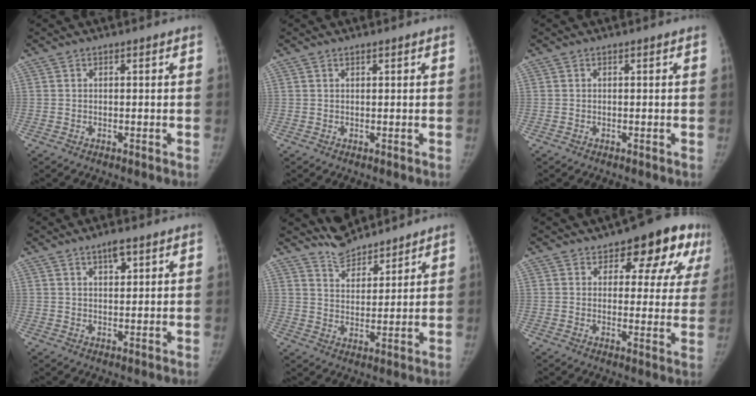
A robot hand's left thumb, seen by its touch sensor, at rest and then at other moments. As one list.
[{"total": 0.5, "force": [0.4, 0.1, 0.3], "torque": [-0.007, -0.002, 0.008]}, {"total": 0.0}, {"total": 3.4, "force": [2.0, 1.3, 2.3], "torque": [-0.030, -0.011, 0.034]}, {"total": 6.9, "force": [6.6, 1.9, 0.5], "torque": [0.007, -0.042, 0.128]}, {"total": 13.1, "force": [7.4, 6.5, 8.6], "torque": [-0.058, -0.028, 0.085]}]